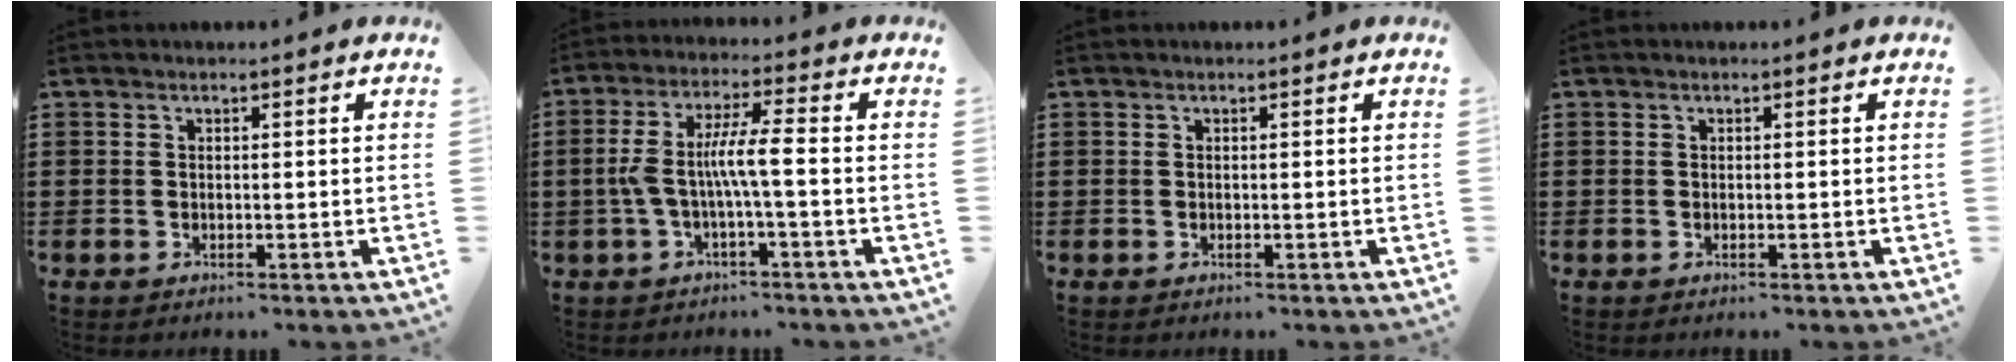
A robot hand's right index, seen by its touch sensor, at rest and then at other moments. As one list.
[{"total": 6.9, "force": [-1.2, 0.7, 6.7], "torque": [-0.134, -0.003, -0.028]}, {"total": 0.0}, {"total": 0.0}]